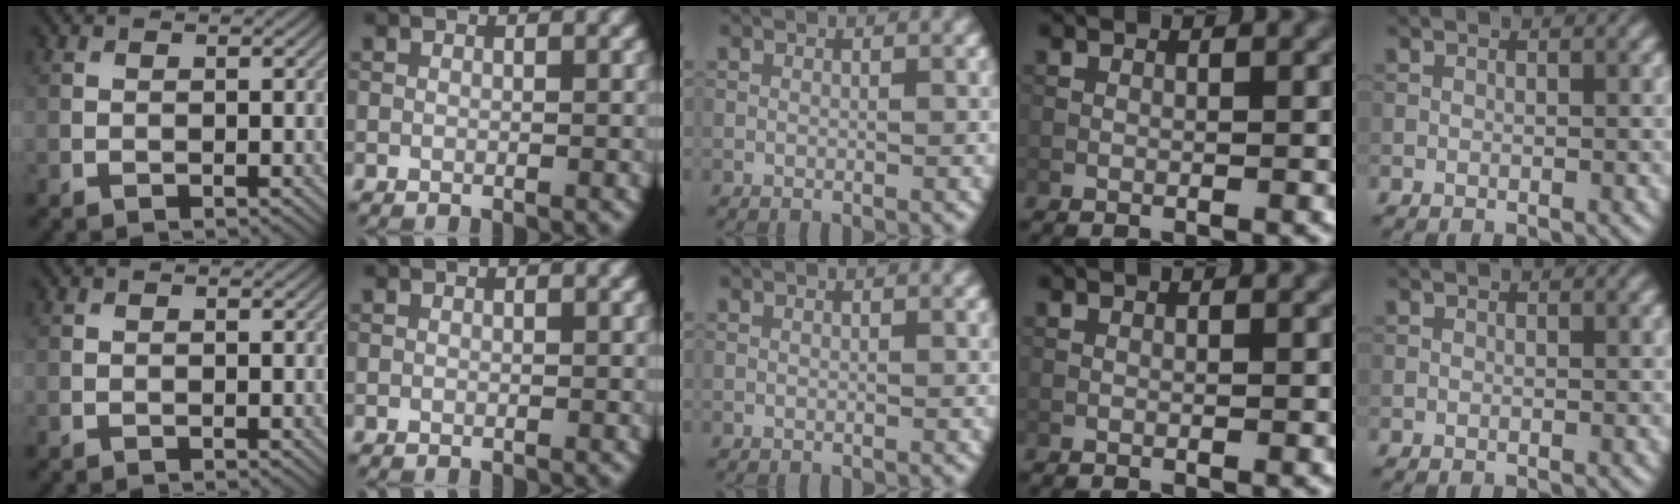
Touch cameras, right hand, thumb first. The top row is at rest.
{}